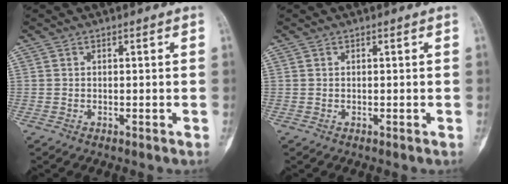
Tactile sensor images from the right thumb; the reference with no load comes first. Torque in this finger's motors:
{"motor_torque": [0.26, 0.47, -0.30, 0.19, -0.01]}